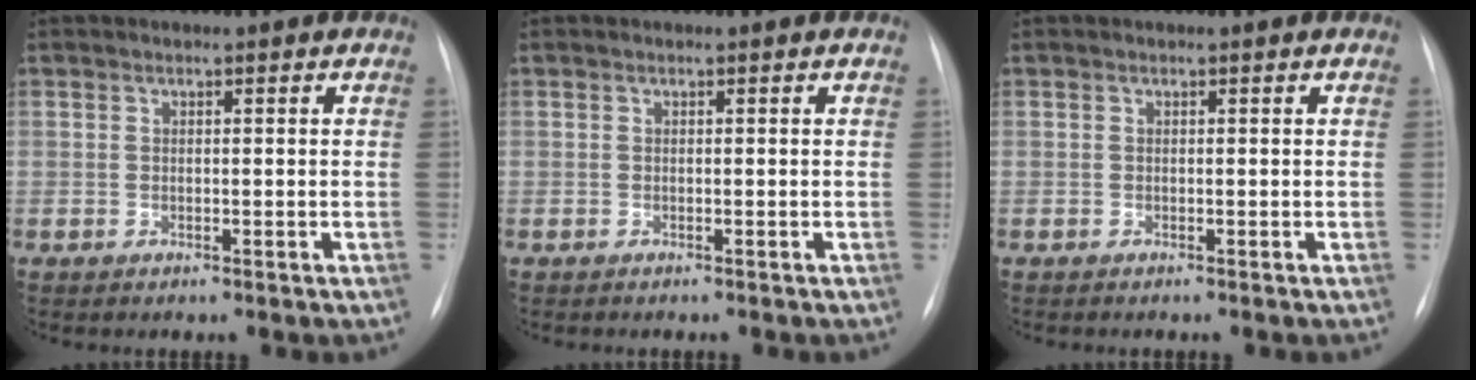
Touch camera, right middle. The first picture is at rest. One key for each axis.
{"total": 0.0}
{"total": 0.0}